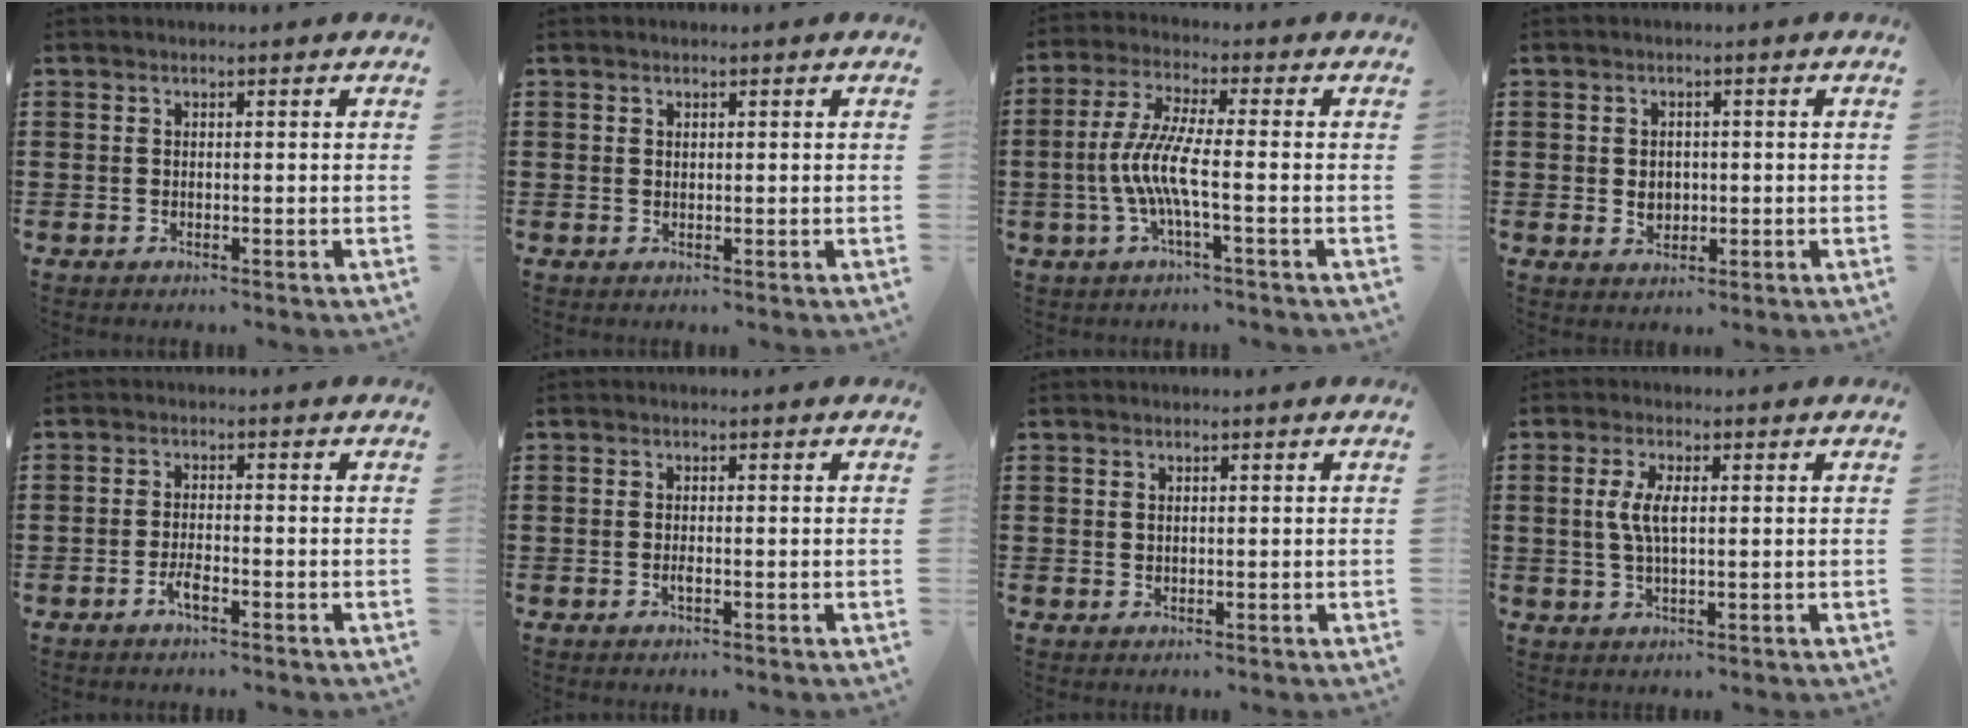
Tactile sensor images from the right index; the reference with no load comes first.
{"total": 0.5, "force": [0.4, 0.4, 0.1], "torque": [-0.004, 0.001, 0.008]}
{"total": 7.4, "force": [-1.8, 0.9, 7.1], "torque": [-0.167, -0.018, -0.046]}
{"total": 2.4, "force": [-0.1, 2.0, 1.4], "torque": [-0.023, 0.005, -0.006]}
{"total": 2.5, "force": [-1.5, 0.6, 2.0], "torque": [-0.043, -0.001, -0.029]}
{"total": 1.0, "force": [-0.4, 0.3, 0.9], "torque": [-0.025, -0.007, -0.008]}
{"total": 0.6, "force": [0.3, 0.5, 0.3], "torque": [-0.007, 0.002, 0.007]}
{"total": 4.7, "force": [0.7, 1.8, 4.3], "torque": [-0.096, 0.005, 0.008]}